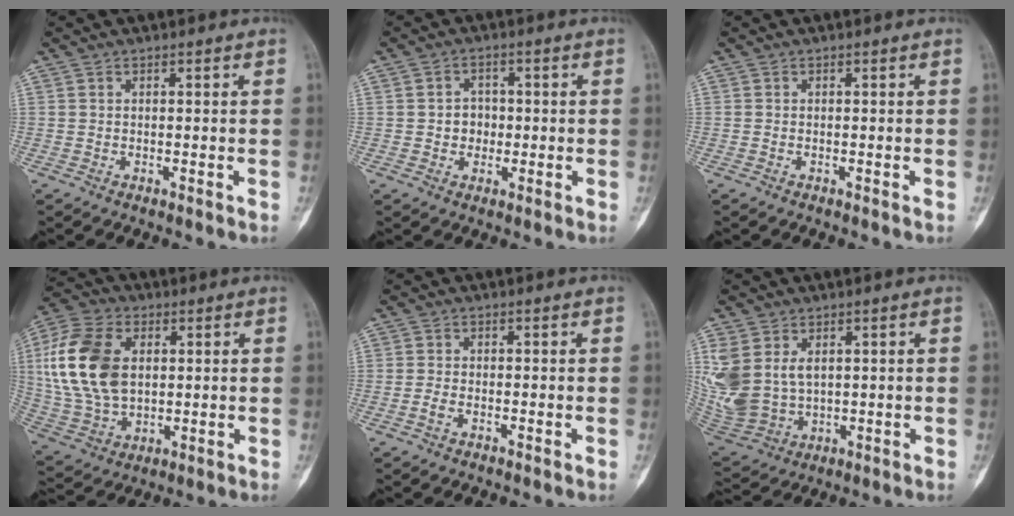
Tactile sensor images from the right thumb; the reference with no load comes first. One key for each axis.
{"total": 3.7, "fx": -0.4, "fy": 3.4, "fz": 1.6, "tx": 0.004, "ty": 0.009, "tz": -0.010}
{"total": 0.0}
{"total": 18.2, "fx": 3.2, "fy": 11.9, "fz": 13.4, "tx": -0.273, "ty": 0.002, "tz": 0.064}
{"total": 1.7, "fx": -0.8, "fy": 0.9, "fz": 1.2, "tx": -0.027, "ty": 0.004, "tz": -0.019}
{"total": 13.3, "fx": 3.4, "fy": 9.7, "fz": 8.5, "tx": -0.212, "ty": -0.010, "tz": 0.095}